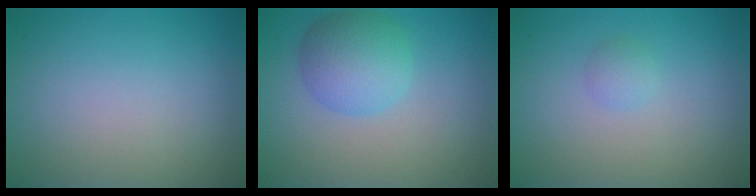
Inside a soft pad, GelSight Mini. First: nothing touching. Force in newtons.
{"total": 4.5, "press": 4.5, "slide": 0.2}
{"total": 1.0, "press": 1.0, "slide": 0.0}